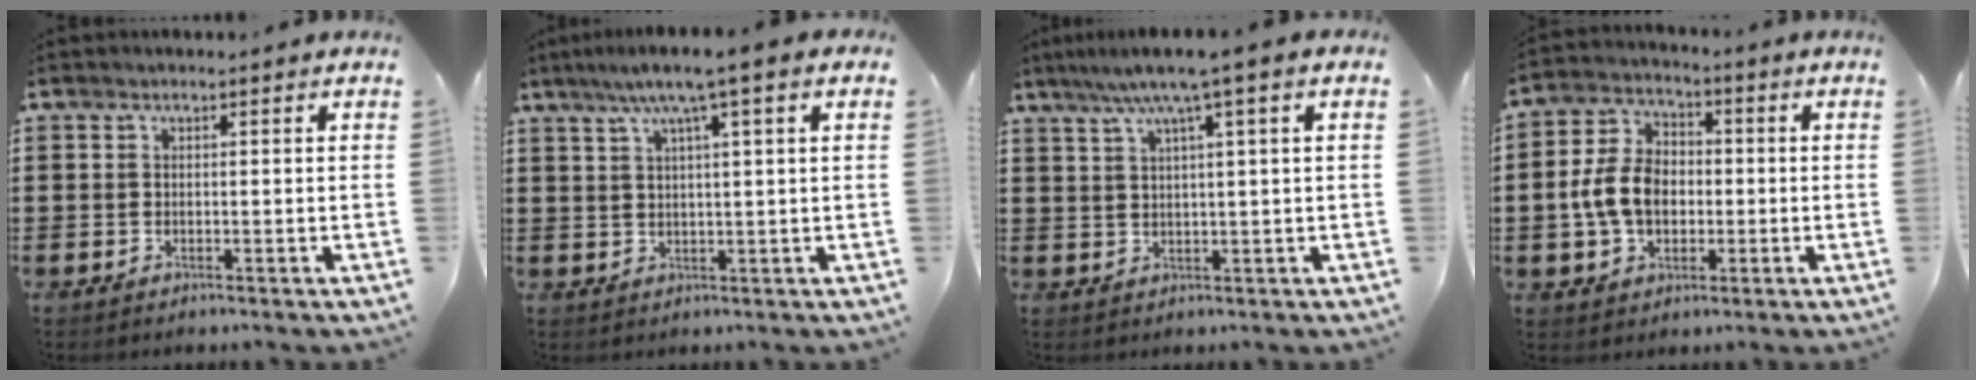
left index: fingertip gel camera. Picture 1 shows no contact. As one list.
[{"total": 5.4, "force": [2.7, -0.2, 4.6], "torque": [-0.097, 0.002, 0.042]}, {"total": 5.1, "force": [2.6, -0.3, 4.3], "torque": [-0.091, 0.000, 0.040]}, {"total": 8.3, "force": [-1.0, 6.1, 5.4], "torque": [-0.141, 0.006, -0.026]}]